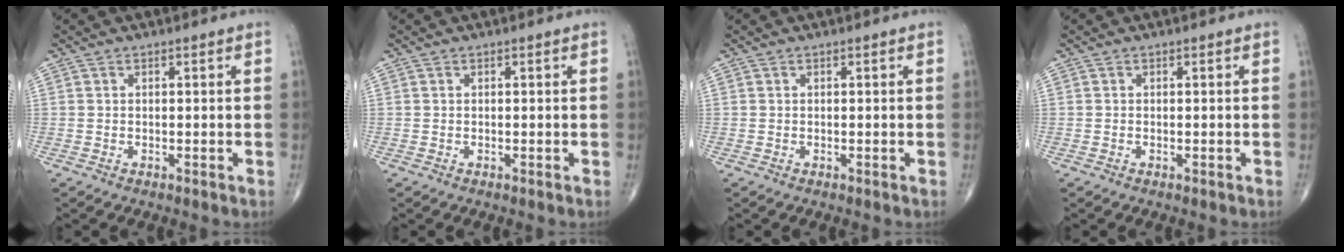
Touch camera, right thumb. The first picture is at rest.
{"total": 0.0}
{"total": 0.0}
{"total": 0.0}